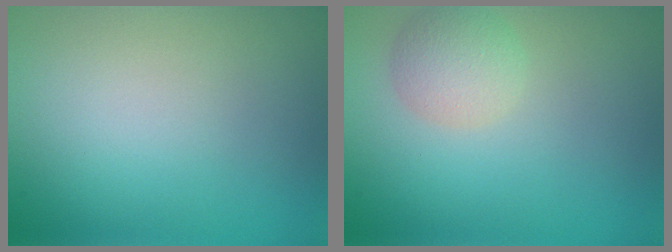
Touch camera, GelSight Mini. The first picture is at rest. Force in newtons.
{"total": 2.7, "press": 2.7, "slide": 0.1}